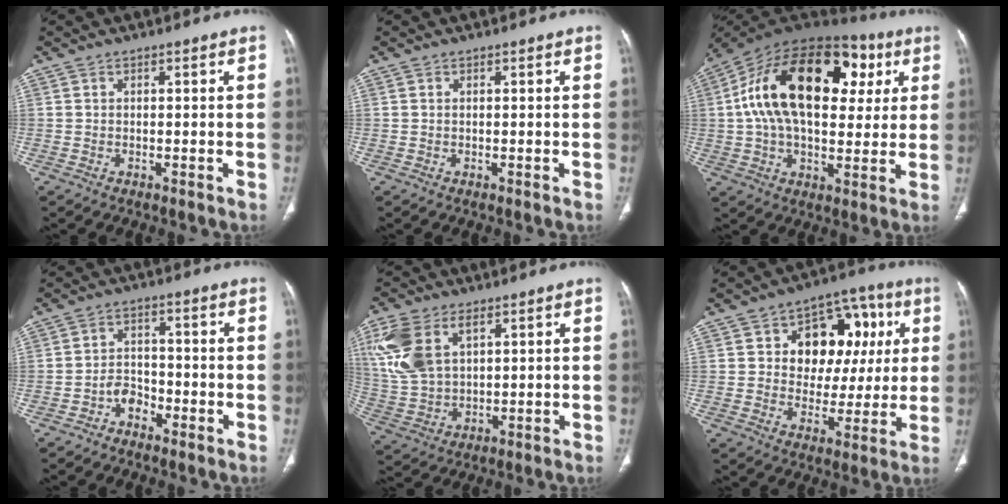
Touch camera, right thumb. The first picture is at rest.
{"total": 0.0}
{"total": 28.0, "force": [6.8, 16.1, 21.9], "torque": [-0.362, 0.034, 0.103]}
{"total": 4.1, "force": [-2.3, 2.8, 1.7], "torque": [-0.013, 0.023, -0.046]}
{"total": 12.9, "force": [5.4, 7.4, 9.1], "torque": [-0.206, -0.003, 0.117]}
{"total": 16.0, "force": [3.9, 11.7, 10.2], "torque": [-0.074, 0.017, 0.059]}